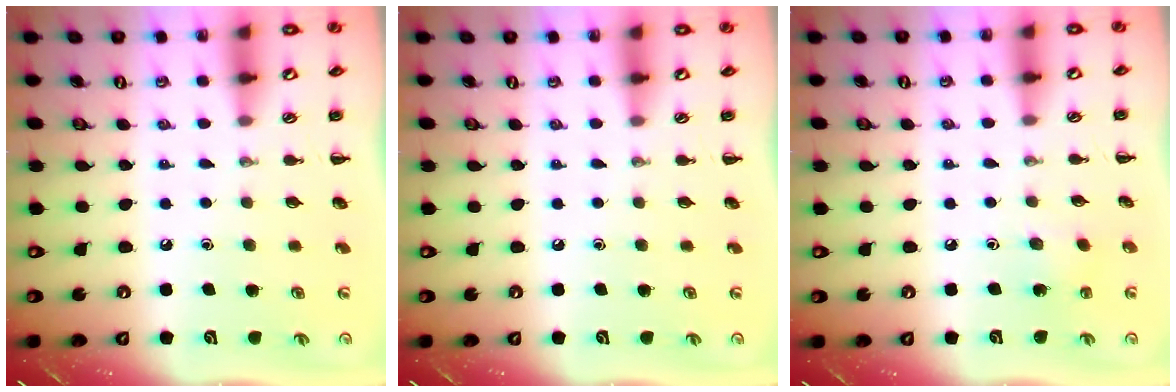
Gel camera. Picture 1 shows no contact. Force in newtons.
{"total": 0.0}
{"total": 3.2, "press": 3.0, "slide": 1.0}